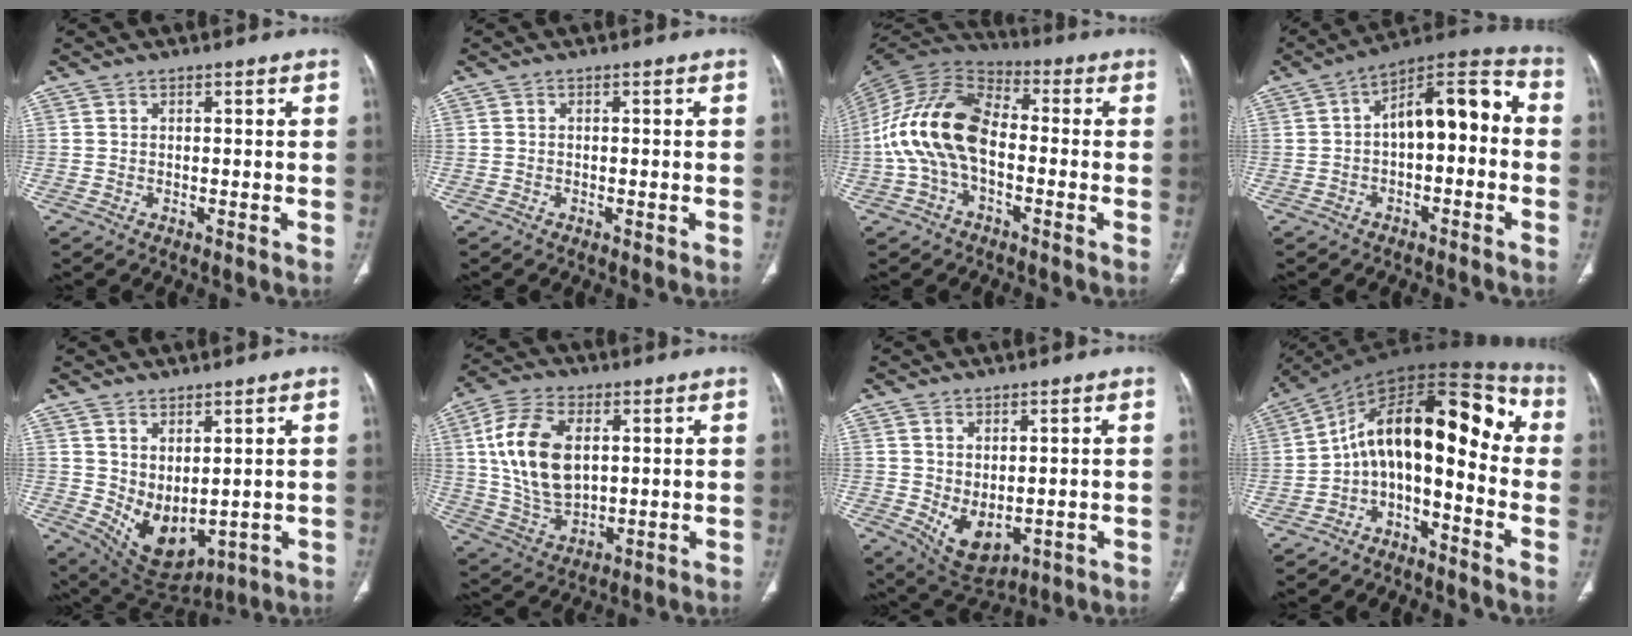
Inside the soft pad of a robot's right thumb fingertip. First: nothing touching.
{"total": 0.7, "force": [-0.3, 0.3, 0.6], "torque": [-0.008, -0.001, -0.004]}
{"total": 16.1, "force": [-2.0, 9.5, 12.8], "torque": [-0.248, 0.037, -0.046]}
{"total": 13.1, "force": [-0.6, 6.6, 11.3], "torque": [-0.141, 0.052, -0.020]}
{"total": 9.4, "force": [1.4, 5.3, 7.6], "torque": [-0.120, -0.026, 0.059]}
{"total": 15.8, "force": [3.2, 9.3, 12.3], "torque": [-0.234, -0.007, 0.067]}
{"total": 7.5, "force": [-0.6, 4.4, 6.1], "torque": [-0.090, -0.009, 0.017]}
{"total": 16.5, "force": [-2.4, 8.3, 14.1], "torque": [-0.179, 0.115, -0.050]}